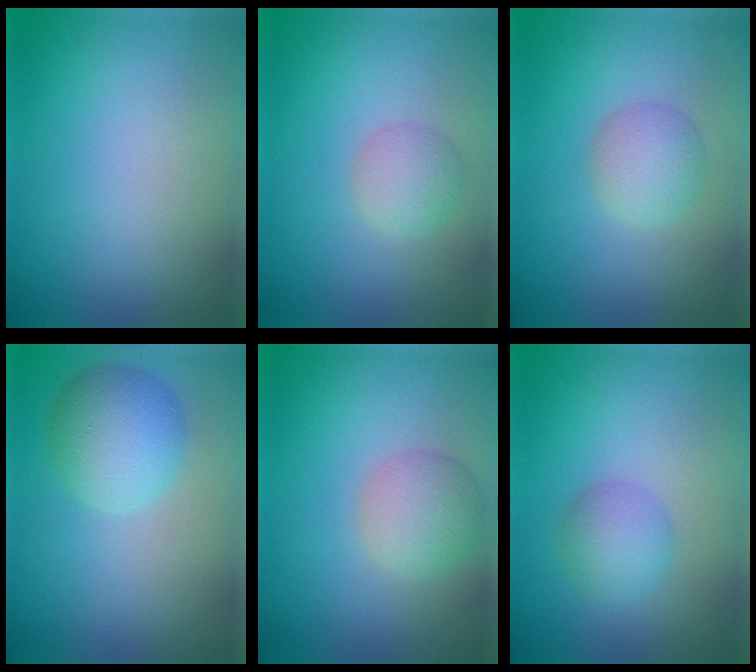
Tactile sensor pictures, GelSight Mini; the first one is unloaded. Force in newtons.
{"total": 2.3, "press": 2.3, "slide": 0.0}
{"total": 2.7, "press": 2.7, "slide": 0.1}
{"total": 4.7, "press": 4.7, "slide": 0.2}
{"total": 3.4, "press": 3.4, "slide": 0.2}
{"total": 2.7, "press": 2.7, "slide": 0.1}